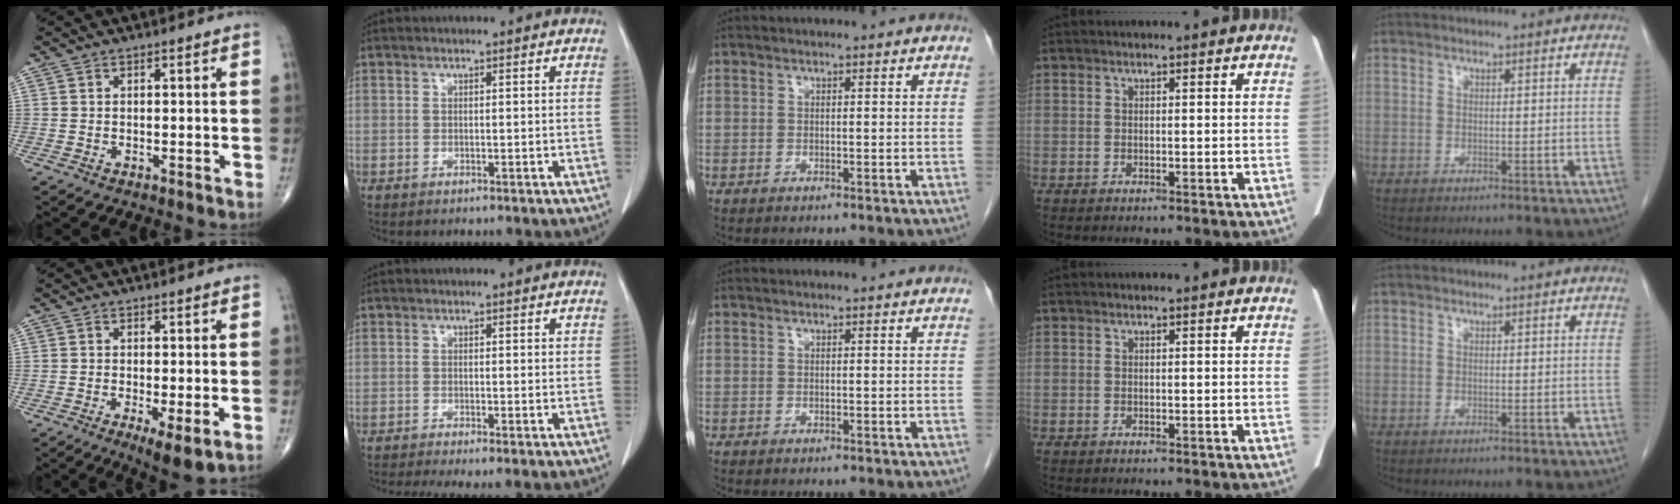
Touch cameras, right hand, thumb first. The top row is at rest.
{"thumb": {"total": 5.8, "force": [-2.0, 1.4, 5.2], "torque": [-0.087, -0.018, -0.031]}, "index": {"total": 3.2, "force": [-2.0, 0.5, 2.5], "torque": [-0.042, -0.009, -0.035]}}